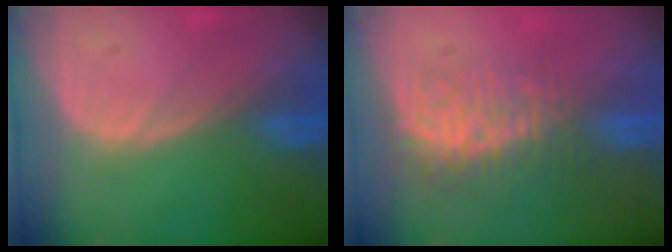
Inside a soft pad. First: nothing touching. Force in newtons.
{"total": 8.6, "press": 7.4, "slide": 4.4}